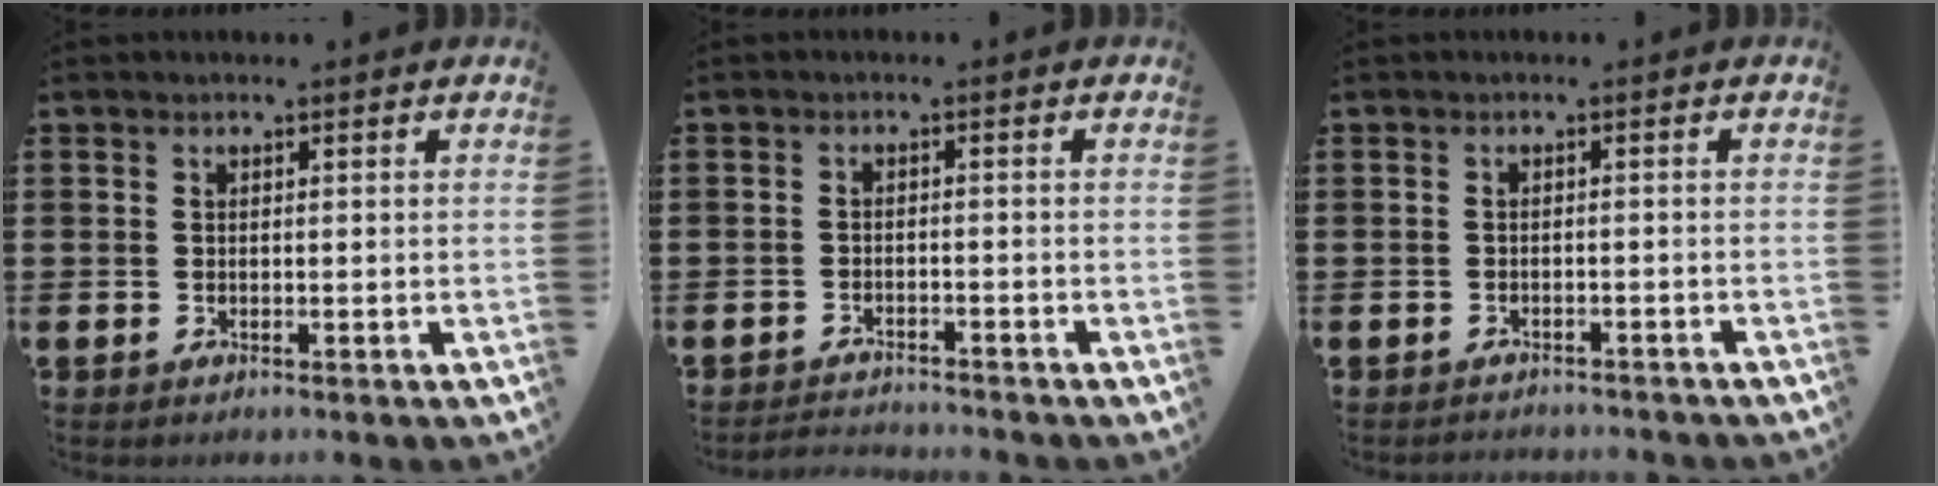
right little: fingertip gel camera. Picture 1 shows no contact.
{"total": 1.8, "force": [-1.8, 0.0, 0.0], "torque": [-0.005, 0.004, -0.039]}
{"total": 1.2, "force": [-1.2, 0.0, -0.1], "torque": [-0.003, 0.005, -0.025]}